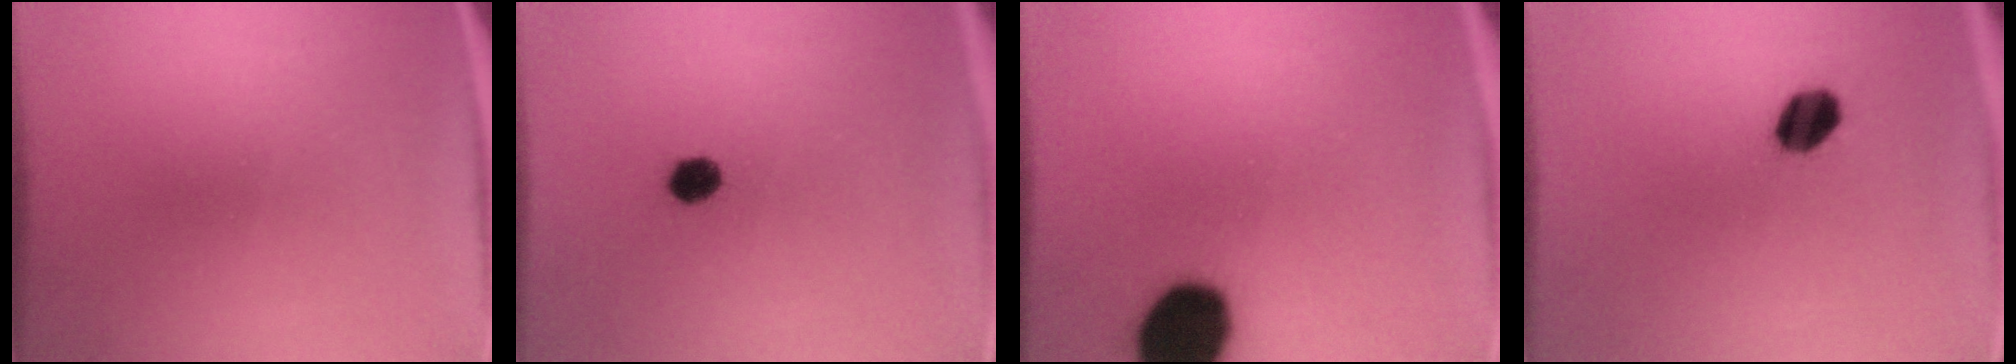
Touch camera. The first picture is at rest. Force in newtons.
{"total": 3.4}
{"total": 17.1}
{"total": 6.1}